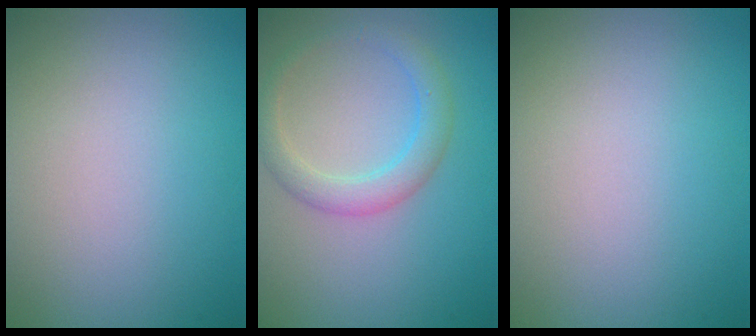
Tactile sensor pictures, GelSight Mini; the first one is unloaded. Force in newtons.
{"total": 2.8, "press": 2.8, "slide": 0.1}
{"total": 0.0}